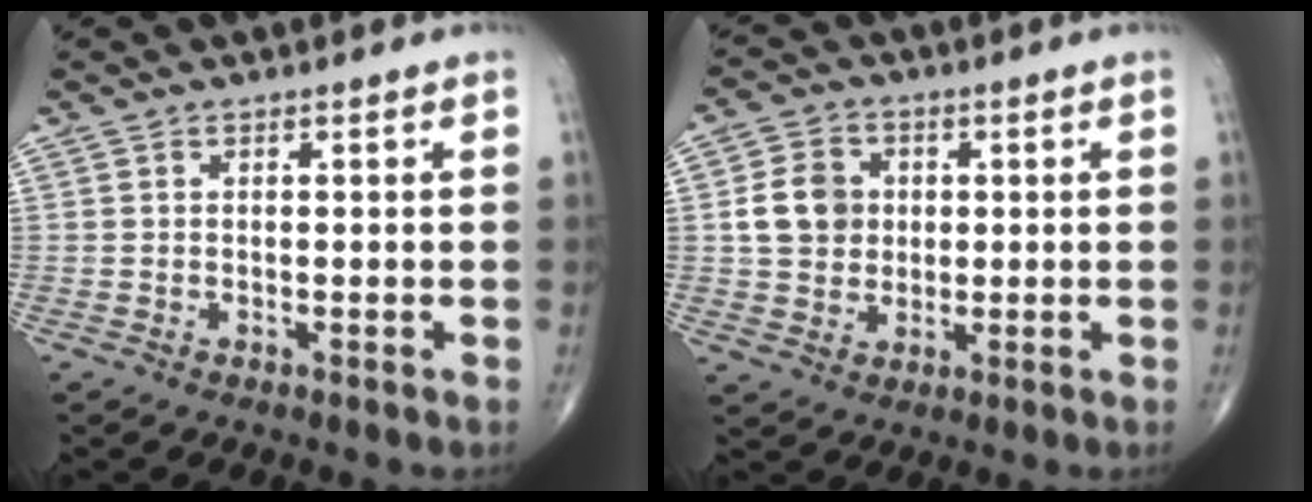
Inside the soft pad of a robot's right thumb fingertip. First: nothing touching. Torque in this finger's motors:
{"motor_torque": [0.85, 1.63, 0.46, -0.27, 0.08]}